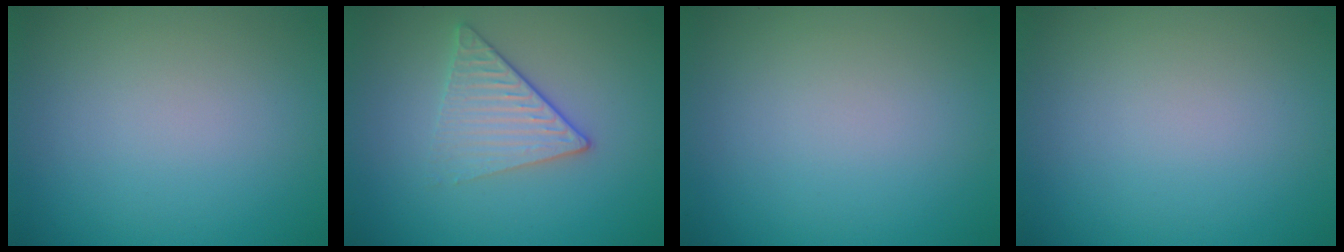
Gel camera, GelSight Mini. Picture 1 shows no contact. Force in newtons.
{"total": 3.2, "press": 2.8, "slide": 1.6}
{"total": 0.0}
{"total": 0.0}